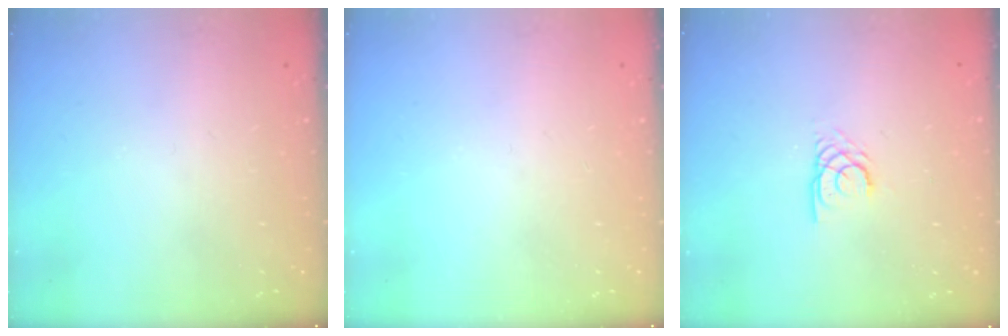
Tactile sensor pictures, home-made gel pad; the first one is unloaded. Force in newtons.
{"total": 0.0}
{"total": 2.7, "press": 2.7, "slide": 0.1}